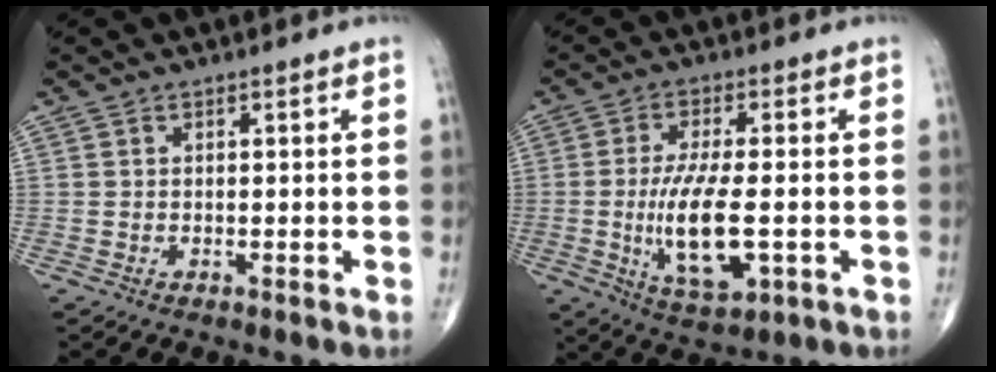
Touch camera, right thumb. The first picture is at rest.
{"total": 12.2, "force": [-1.9, 4.3, 11.2], "torque": [-0.215, -0.011, -0.026]}